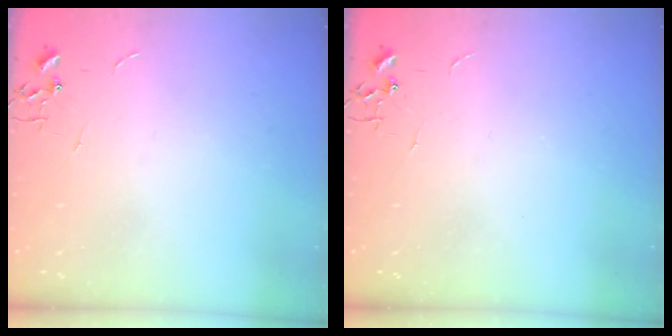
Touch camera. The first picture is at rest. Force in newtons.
{"total": 0.0}